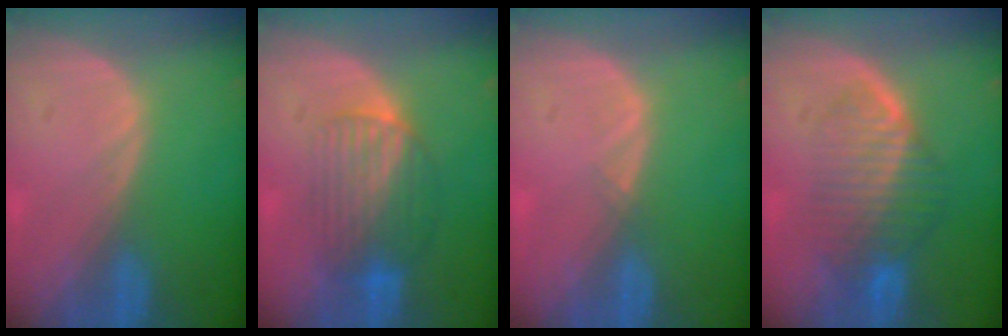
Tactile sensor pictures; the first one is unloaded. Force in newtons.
{"total": 6.5, "press": 6.4, "slide": 1.0}
{"total": 0.7, "press": 0.5, "slide": 0.4}
{"total": 7.6, "press": 6.9, "slide": 3.2}